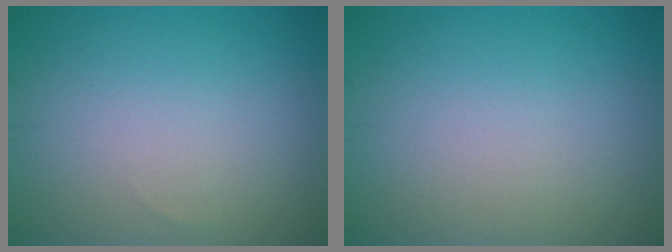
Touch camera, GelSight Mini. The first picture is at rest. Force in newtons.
{"total": 0.0}